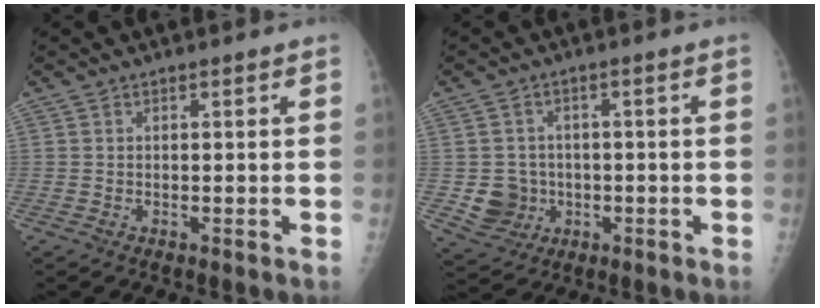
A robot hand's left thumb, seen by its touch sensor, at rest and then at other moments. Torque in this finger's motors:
{"motor_torque": [0.00, 0.08, 0.26, 0.16, 0.06]}